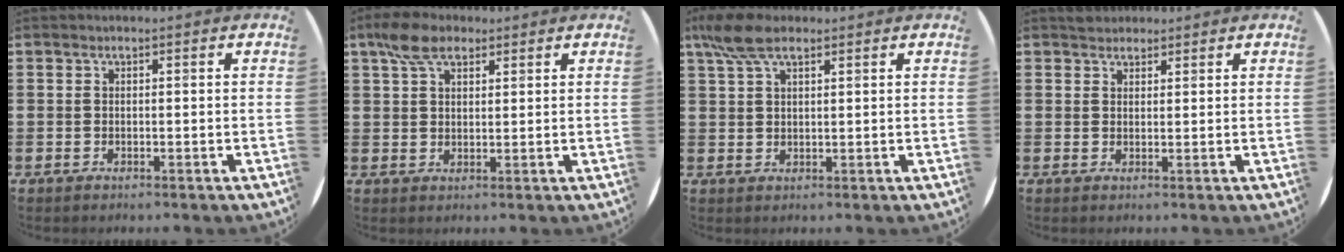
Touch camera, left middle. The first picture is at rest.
{"total": 5.2, "force": [3.6, 2.8, 2.6], "torque": [-0.052, 0.007, 0.065]}
{"total": 5.3, "force": [3.5, 2.1, 3.4], "torque": [-0.067, 0.001, 0.063]}
{"total": 1.8, "force": [1.7, 0.6, -0.2], "torque": [0.010, 0.002, 0.032]}